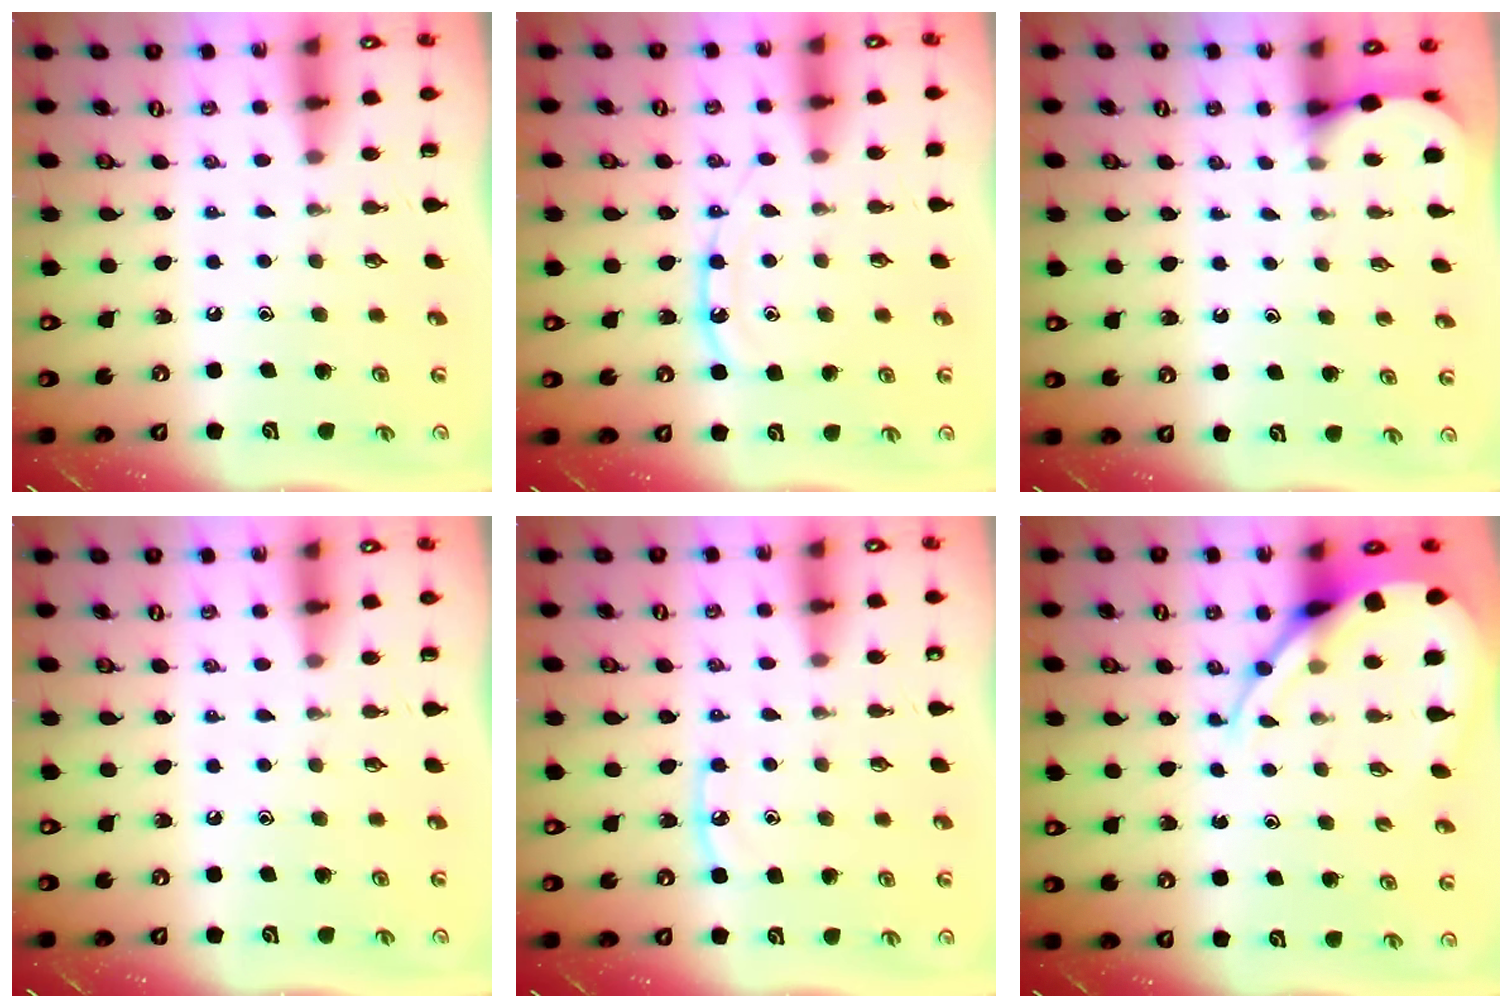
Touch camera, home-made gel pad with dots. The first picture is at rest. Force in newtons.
{"total": 10.7, "press": 10.6, "slide": 1.2}
{"total": 2.6, "press": 2.6, "slide": 0.2}
{"total": 0.0}
{"total": 5.1, "press": 5.1, "slide": 0.4}
{"total": 8.8, "press": 8.7, "slide": 0.9}